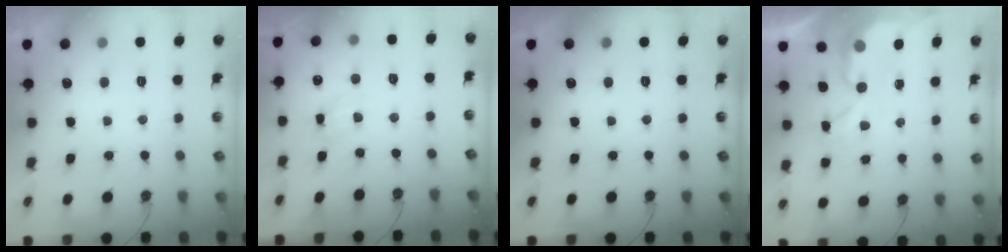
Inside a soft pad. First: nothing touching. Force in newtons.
{"total": 4.5, "press": 4.4, "slide": 0.2}
{"total": 0.0}
{"total": 4.0, "press": 4.0, "slide": 0.3}